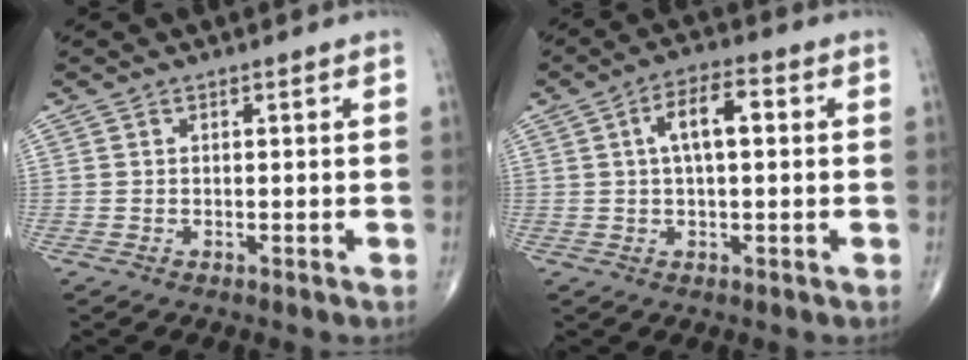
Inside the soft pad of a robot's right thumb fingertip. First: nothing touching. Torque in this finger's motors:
{"motor_torque": [1.18, 2.87, 0.88, 0.05, 0.09]}